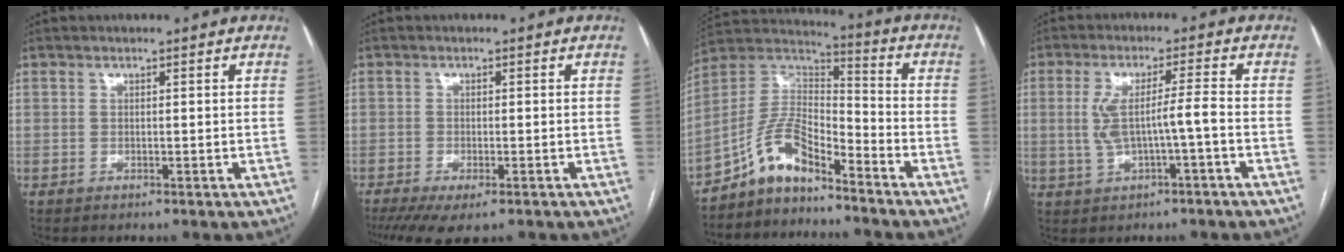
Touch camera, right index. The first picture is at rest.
{"total": 7.3, "force": [-5.2, 2.2, 4.6], "torque": [-0.070, -0.016, -0.082]}
{"total": 9.5, "force": [-7.3, 3.0, 5.3], "torque": [-0.114, 0.030, -0.142]}
{"total": 6.5, "force": [-0.9, 0.5, 6.4], "torque": [-0.125, 0.014, -0.010]}